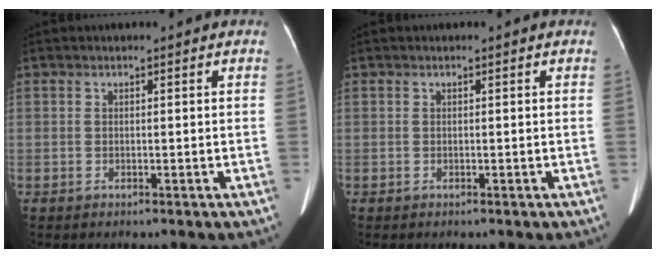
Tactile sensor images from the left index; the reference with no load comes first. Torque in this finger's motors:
{"motor_torque": [-0.06, -0.06, 0.00, 0.00]}